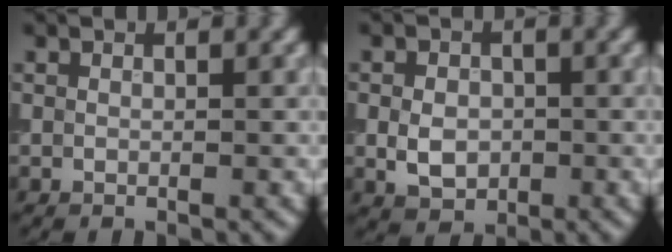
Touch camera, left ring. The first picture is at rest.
{"total": 3.2, "force": [-0.5, 2.5, 2.0], "torque": [-0.036, -0.003, -0.012]}